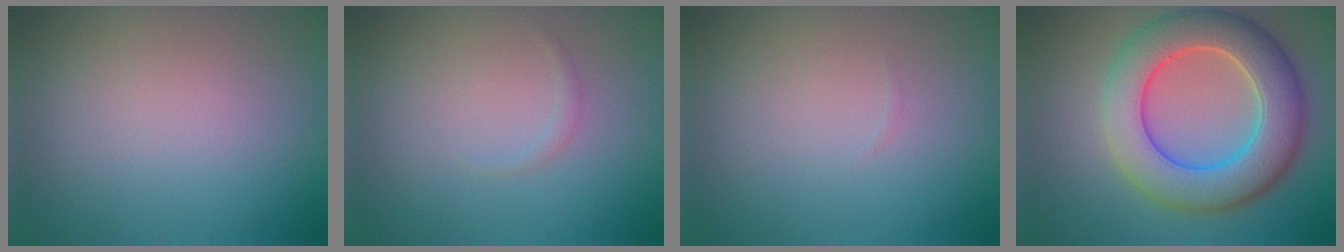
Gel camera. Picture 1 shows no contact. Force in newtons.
{"total": 0.6, "press": 0.5, "slide": 0.1}
{"total": 0.0}
{"total": 9.0, "press": 9.0, "slide": 0.5}